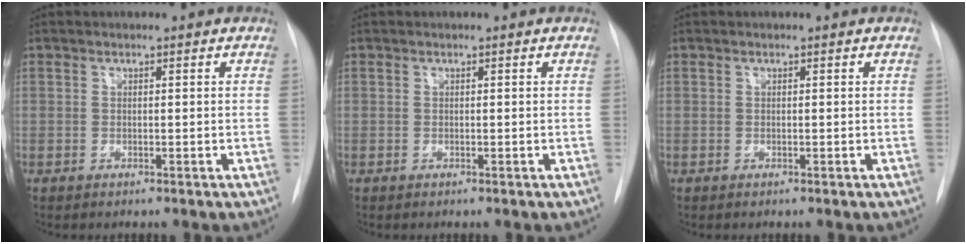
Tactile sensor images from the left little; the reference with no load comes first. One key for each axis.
{"total": 0.0}
{"total": 0.0}